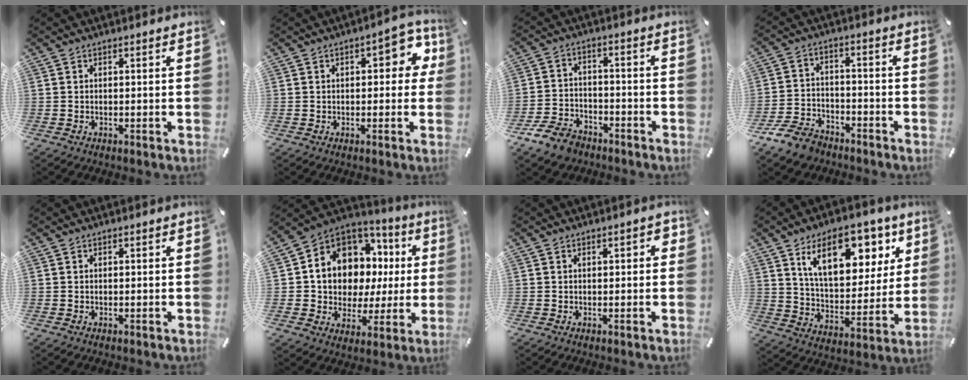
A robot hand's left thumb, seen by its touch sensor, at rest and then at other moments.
{"total": 8.3, "force": [1.8, 4.4, 6.8], "torque": [-0.083, -0.001, 0.022]}
{"total": 8.4, "force": [-6.3, 4.7, 2.9], "torque": [-0.063, 0.034, -0.119]}
{"total": 9.0, "force": [-7.1, 4.6, 3.0], "torque": [-0.061, 0.040, -0.135]}
{"total": 0.0}
{"total": 10.3, "force": [3.8, 8.8, 3.7], "torque": [-0.073, -0.056, 0.078]}
{"total": 1.8, "force": [0.0, 1.1, 1.4], "torque": [-0.019, 0.003, -0.004]}
{"total": 18.7, "force": [10.2, 10.3, 11.8], "torque": [-0.180, -0.037, 0.173]}